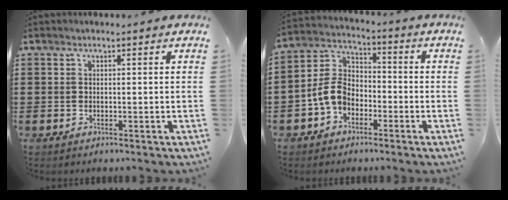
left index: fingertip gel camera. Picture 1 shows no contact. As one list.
[{"total": 6.9, "force": [-3.0, 4.8, 3.9], "torque": [-0.110, 0.007, -0.067]}]